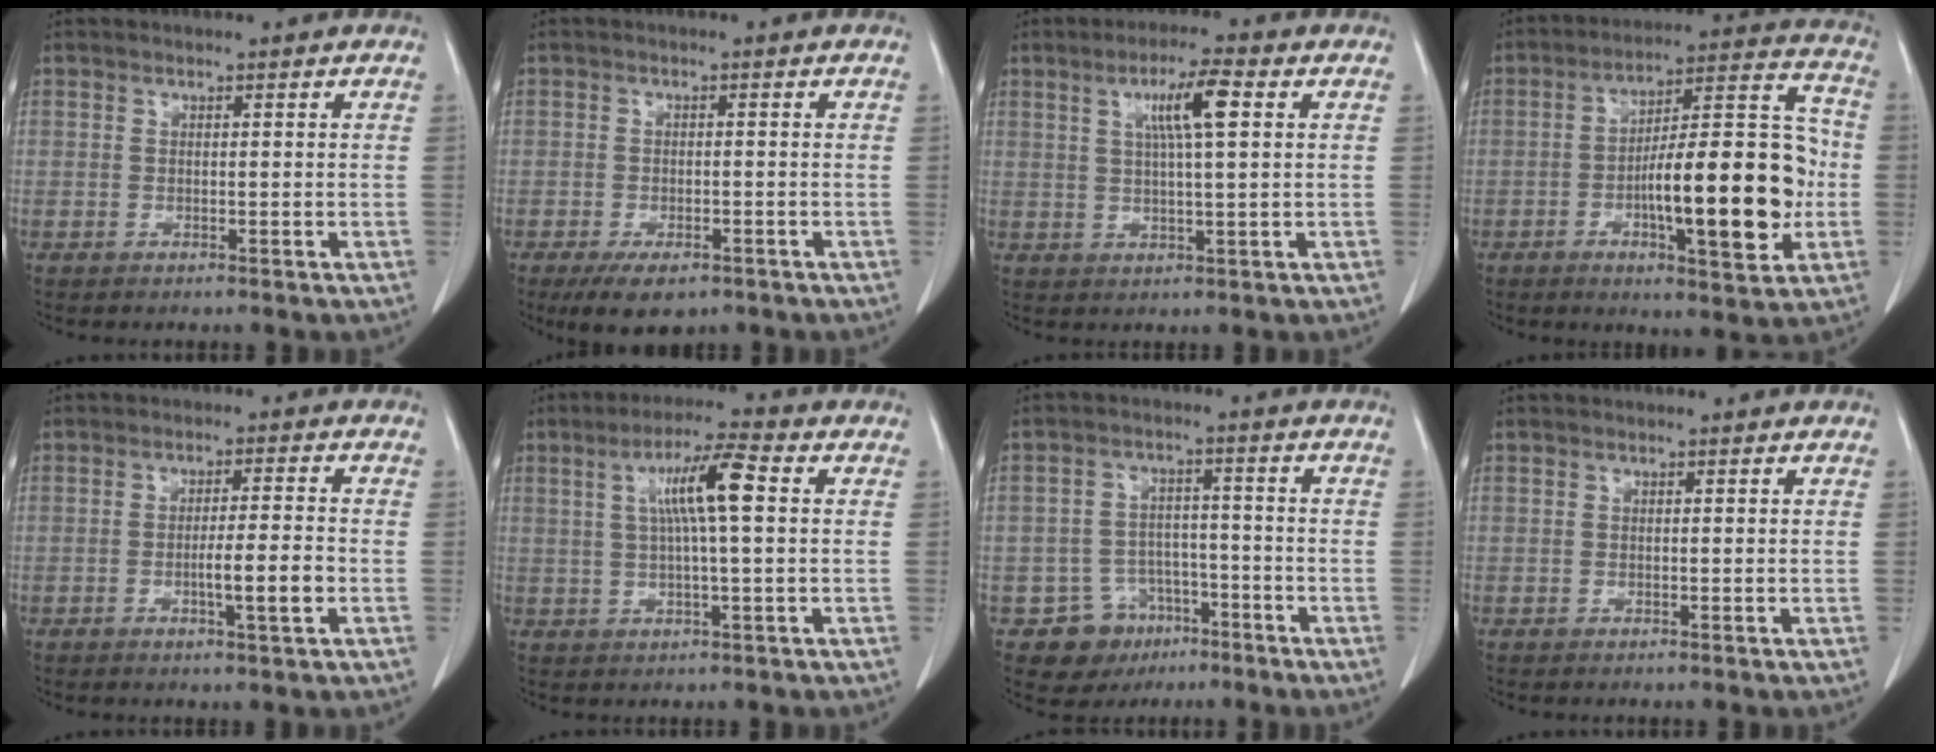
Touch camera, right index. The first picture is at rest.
{"total": 5.7, "force": [-3.8, 2.5, 3.4], "torque": [-0.056, -0.007, -0.057]}
{"total": 6.8, "force": [2.3, 0.3, 6.4], "torque": [-0.113, 0.006, 0.039]}
{"total": 18.8, "force": [-3.5, 4.4, 18.0], "torque": [-0.271, 0.023, -0.049]}
{"total": 5.5, "force": [-1.6, 0.1, 5.3], "torque": [-0.085, -0.005, -0.025]}
{"total": 8.3, "force": [1.7, 0.3, 8.1], "torque": [-0.146, 0.011, 0.029]}
{"total": 7.5, "force": [-4.0, 6.3, 1.0], "torque": [-0.014, 0.013, -0.049]}
{"total": 0.0}